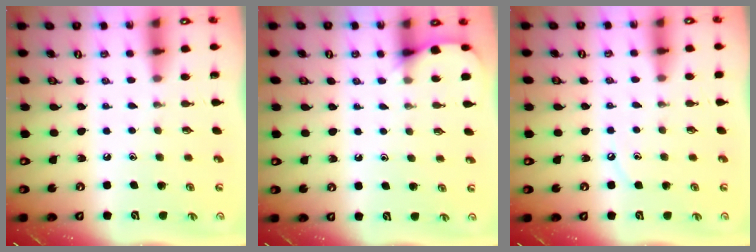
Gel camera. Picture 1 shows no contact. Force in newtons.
{"total": 5.3, "press": 5.3, "slide": 0.4}
{"total": 3.4, "press": 3.3, "slide": 0.4}